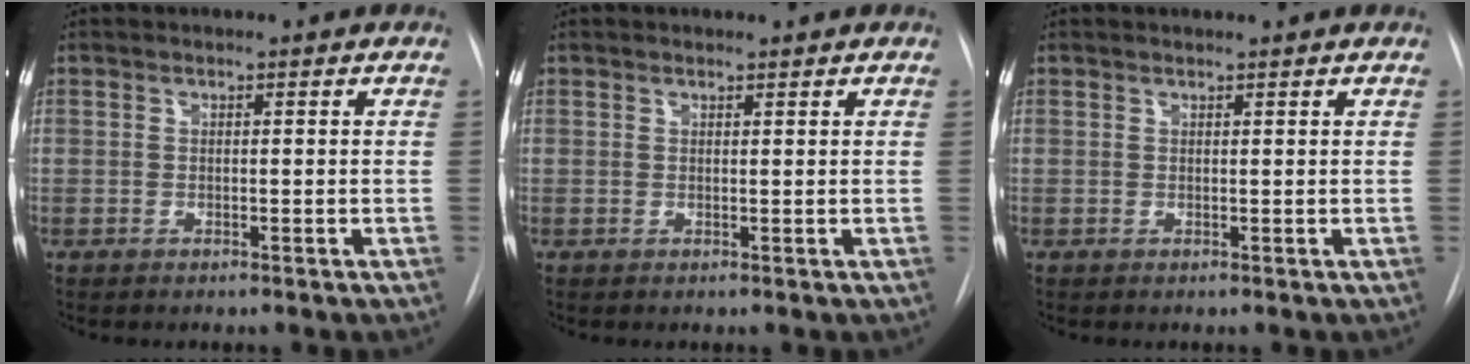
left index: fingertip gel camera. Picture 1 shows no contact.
{"total": 0.0}
{"total": 0.7, "force": [0.7, 0.0, 0.1], "torque": [-0.004, 0.006, 0.007]}